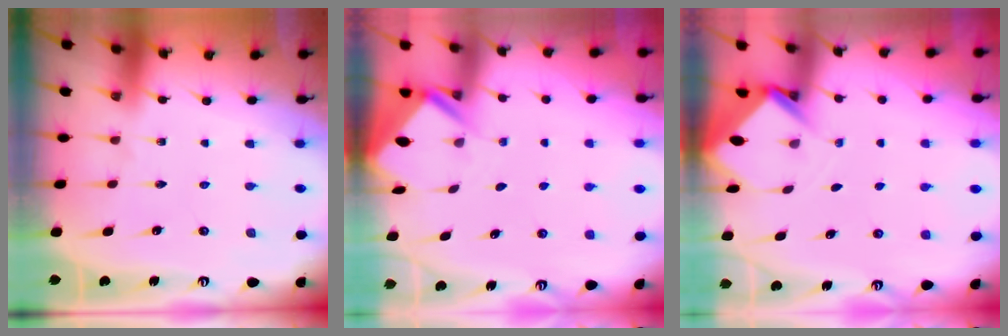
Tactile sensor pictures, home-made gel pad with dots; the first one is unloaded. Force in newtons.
{"total": 3.1, "press": 3.1, "slide": 0.3}
{"total": 2.9, "press": 2.9, "slide": 0.2}